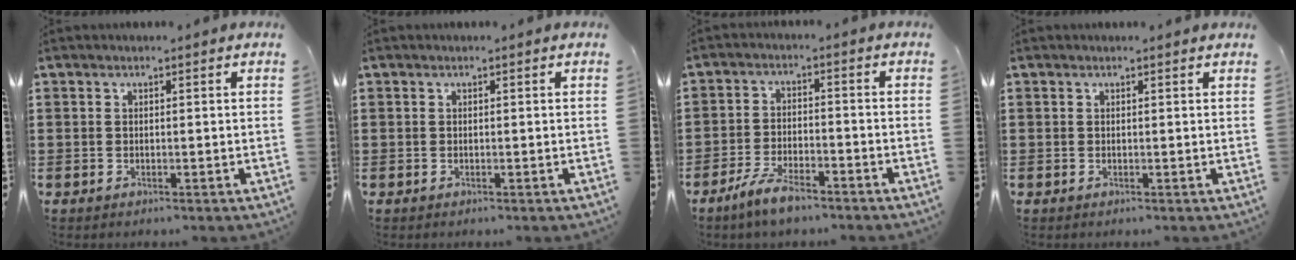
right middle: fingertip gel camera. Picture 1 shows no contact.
{"total": 0.0}
{"total": 5.4, "force": [-4.3, 1.3, 3.1], "torque": [-0.071, 0.000, -0.083]}
{"total": 0.0}